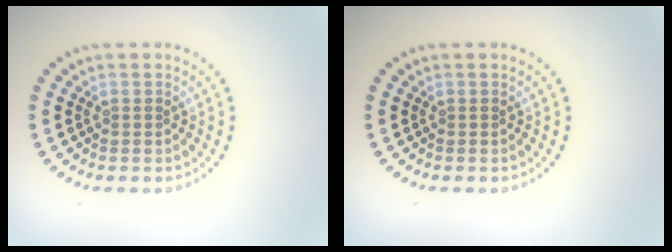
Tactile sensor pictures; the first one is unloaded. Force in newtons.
{"total": 0.0}